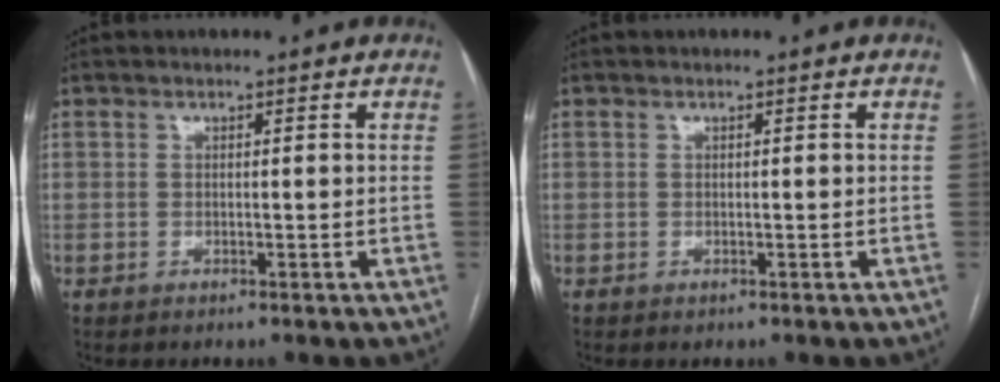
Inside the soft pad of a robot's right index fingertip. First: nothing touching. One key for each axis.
{"total": 0.0}